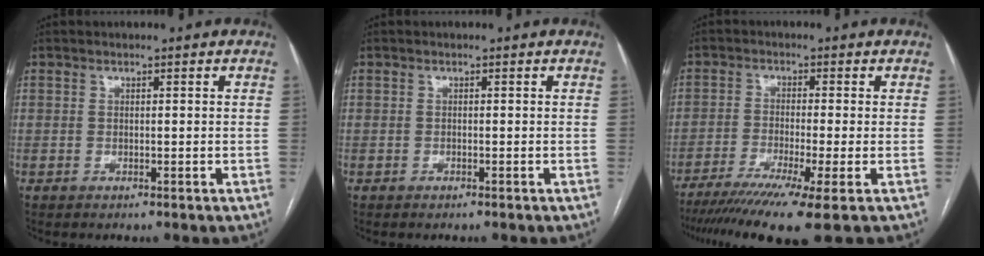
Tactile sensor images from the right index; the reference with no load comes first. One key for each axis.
{"total": 0.0}
{"total": 12.1, "fx": -8.5, "fy": -1.0, "fz": 8.6, "tx": -0.141, "ty": -0.030, "tz": -0.134}